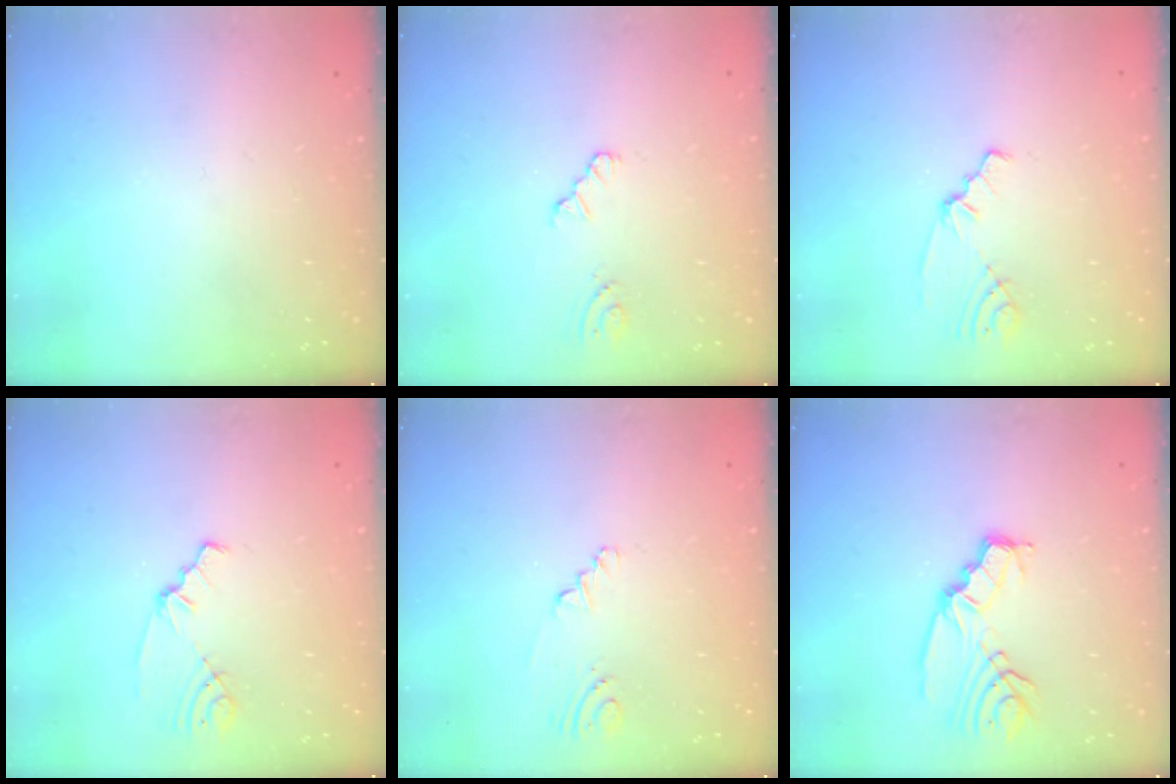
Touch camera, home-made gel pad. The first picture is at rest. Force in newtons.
{"total": 1.6, "press": 1.6, "slide": 0.3}
{"total": 1.9, "press": 1.9, "slide": 0.2}
{"total": 1.8, "press": 1.7, "slide": 0.3}
{"total": 2.0, "press": 1.7, "slide": 1.0}
{"total": 8.6, "press": 8.5, "slide": 0.5}